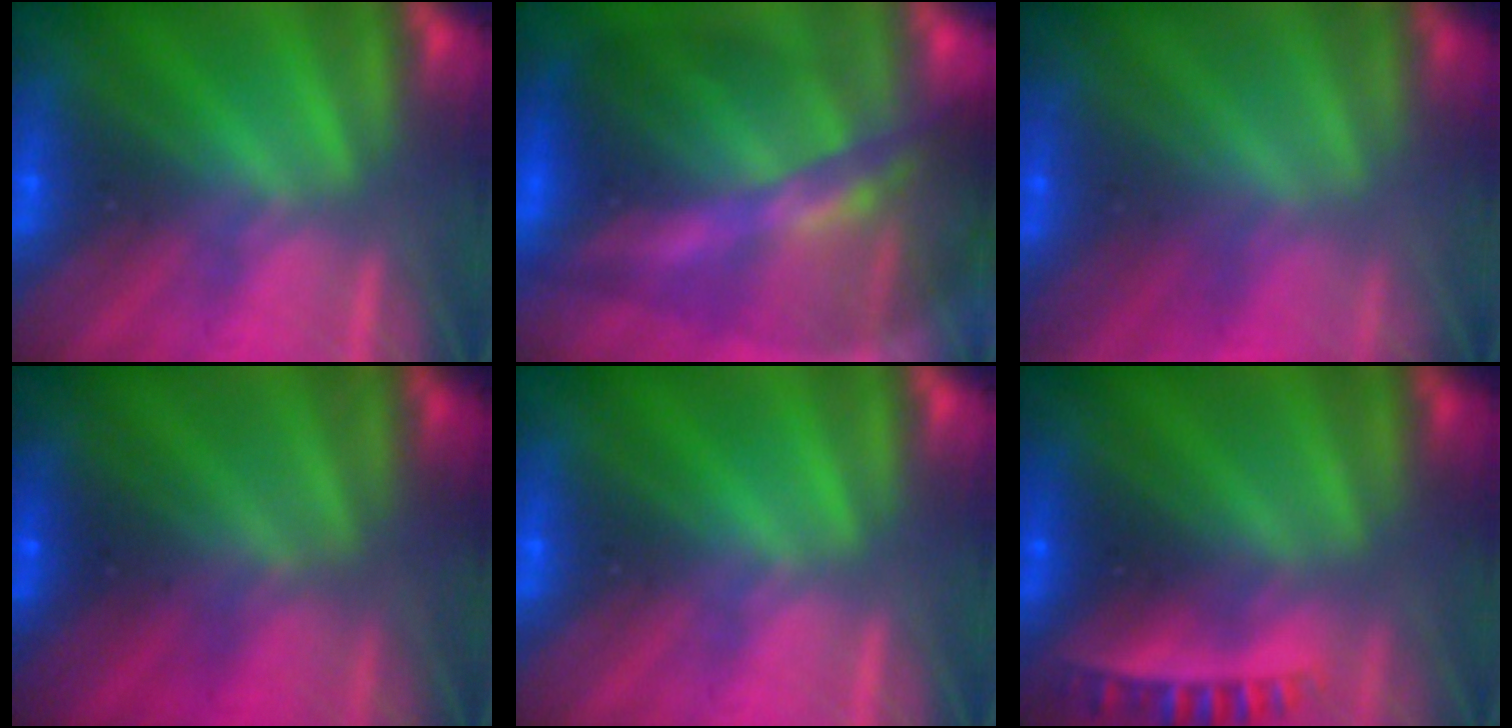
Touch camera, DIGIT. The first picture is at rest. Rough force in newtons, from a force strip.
{"total": 11.7}
{"total": 1.5}
{"total": 1.8}
{"total": 0.0}
{"total": 2.7}